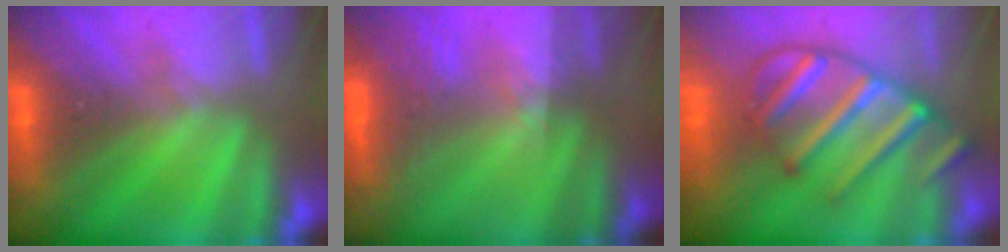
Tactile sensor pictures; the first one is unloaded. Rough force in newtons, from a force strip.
{"total": 2.3}
{"total": 7.2}